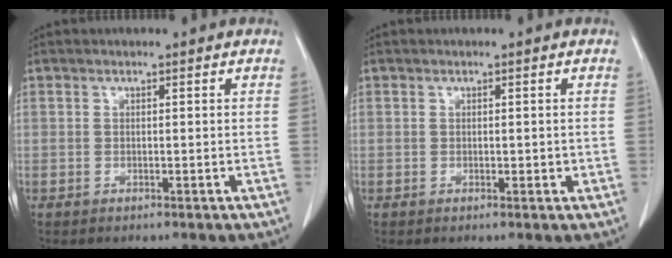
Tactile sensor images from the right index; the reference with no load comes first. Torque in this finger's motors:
{"motor_torque": [0.02, 0.07, 0.03, 0.02]}